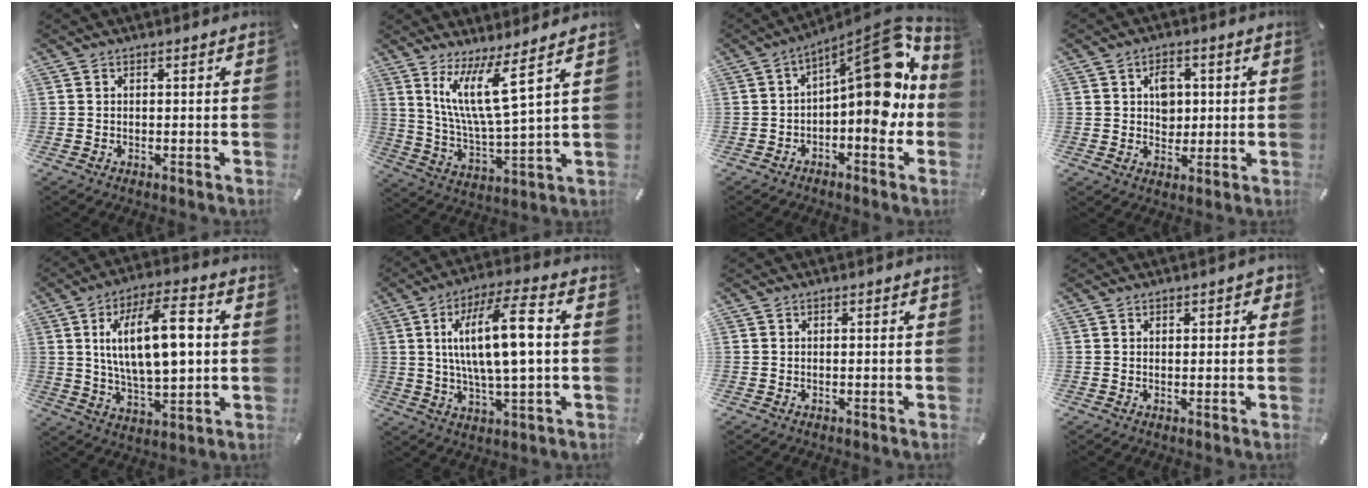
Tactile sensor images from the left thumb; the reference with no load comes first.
{"total": 12.7, "force": [7.3, 1.7, 10.3], "torque": [-0.222, -0.029, 0.122]}
{"total": 17.2, "force": [2.6, 7.3, 15.4], "torque": [-0.188, -0.029, 0.041]}
{"total": 5.8, "force": [1.0, 4.8, 3.1], "torque": [-0.028, -0.005, 0.009]}
{"total": 17.6, "force": [3.1, 7.7, 15.5], "torque": [-0.267, -0.004, 0.045]}
{"total": 15.4, "force": [2.3, 4.3, 14.7], "torque": [-0.276, 0.003, 0.032]}
{"total": 0.0}
{"total": 1.0, "force": [0.5, 0.7, 0.5], "torque": [-0.002, 0.001, 0.006]}